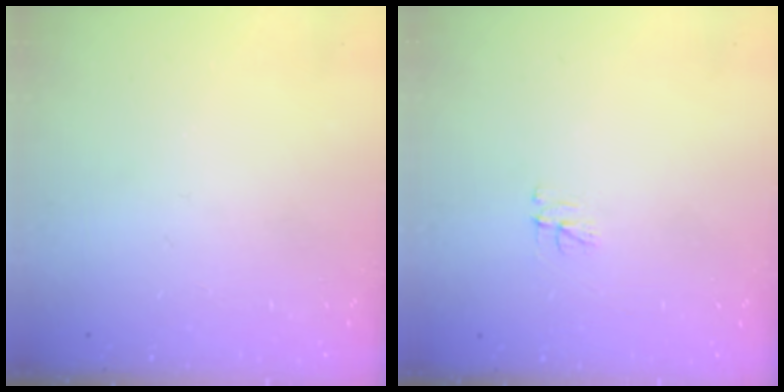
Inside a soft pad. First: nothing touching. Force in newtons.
{"total": 3.1, "press": 3.1, "slide": 0.4}